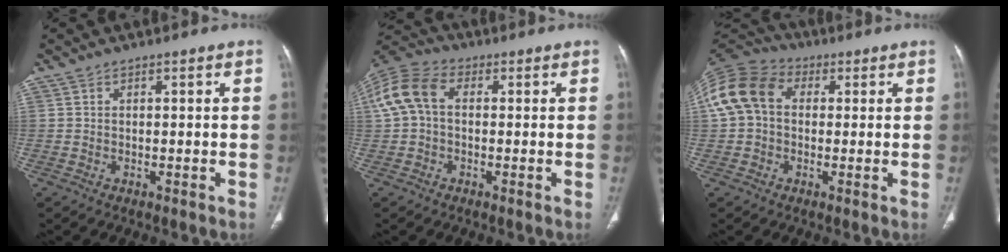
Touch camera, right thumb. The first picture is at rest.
{"total": 10.1, "force": [1.0, 6.9, 7.2], "torque": [-0.155, 0.033, 0.011]}
{"total": 12.9, "force": [1.7, 9.8, 8.2], "torque": [-0.164, 0.040, 0.021]}